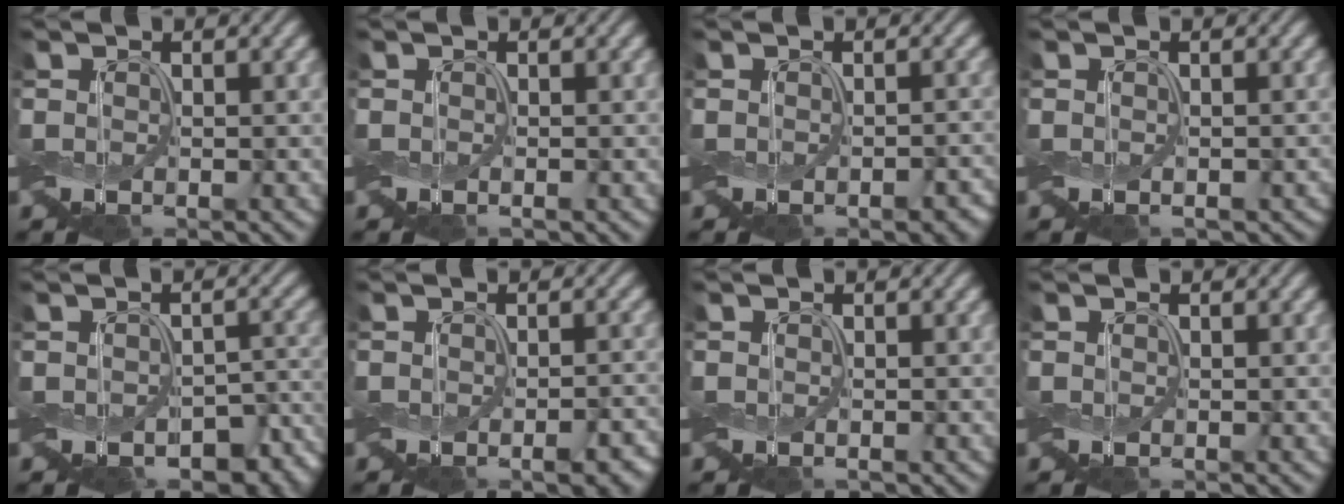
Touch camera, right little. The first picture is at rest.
{"total": 0.0}
{"total": 2.6, "force": [-0.7, 1.8, 1.8], "torque": [-0.020, -0.008, -0.008]}
{"total": 0.0}
{"total": 8.9, "force": [-5.2, 5.6, 4.6], "torque": [-0.057, -0.015, -0.063]}
{"total": 3.7, "force": [-1.4, 2.1, 2.6], "torque": [-0.030, -0.011, -0.015]}
{"total": 0.0}
{"total": 0.0}